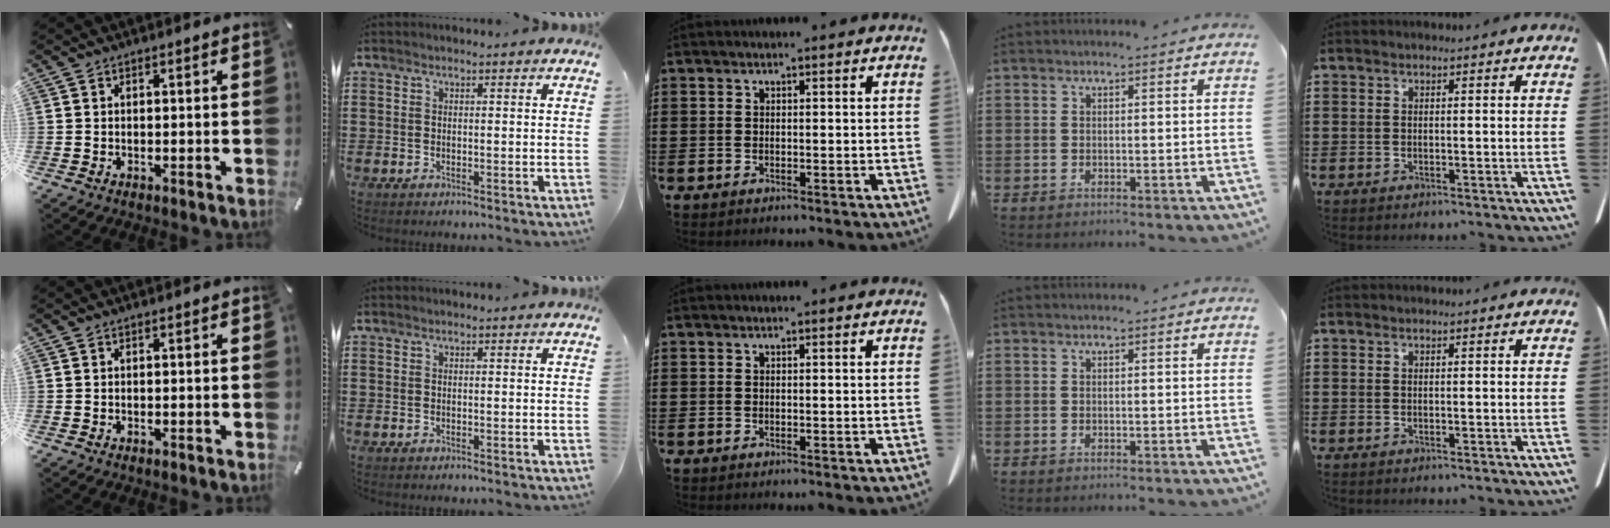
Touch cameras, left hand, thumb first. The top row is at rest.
{}